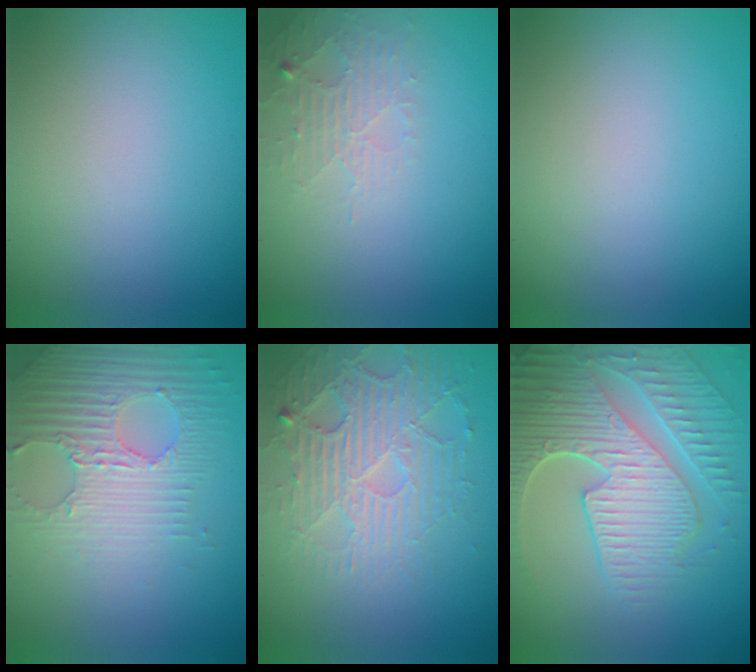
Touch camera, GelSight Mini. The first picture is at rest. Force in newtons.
{"total": 2.2, "press": 2.2, "slide": 0.5}
{"total": 0.0}
{"total": 4.5, "press": 4.1, "slide": 1.8}
{"total": 4.6, "press": 4.1, "slide": 2.1}
{"total": 9.1, "press": 6.5, "slide": 6.4}